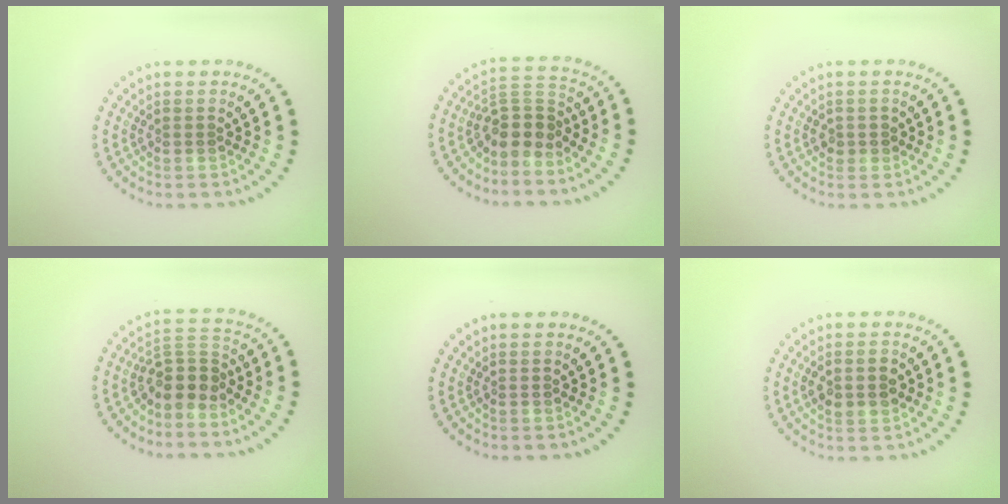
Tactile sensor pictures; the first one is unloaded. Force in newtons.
{"total": 3.6, "press": 3.0, "slide": 2.0}
{"total": 1.1, "press": 1.0, "slide": 0.4}
{"total": 3.5, "press": 2.8, "slide": 2.0}
{"total": 0.0}
{"total": 2.7, "press": 2.7, "slide": 0.1}